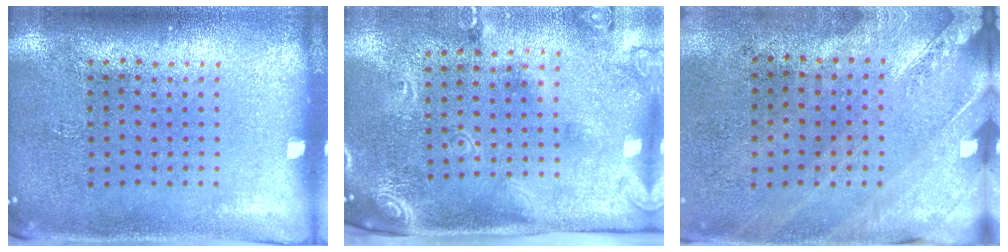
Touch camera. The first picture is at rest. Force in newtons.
{"total": 2.5, "press": 1.7, "slide": 1.9}
{"total": 2.5, "press": 2.0, "slide": 1.4}